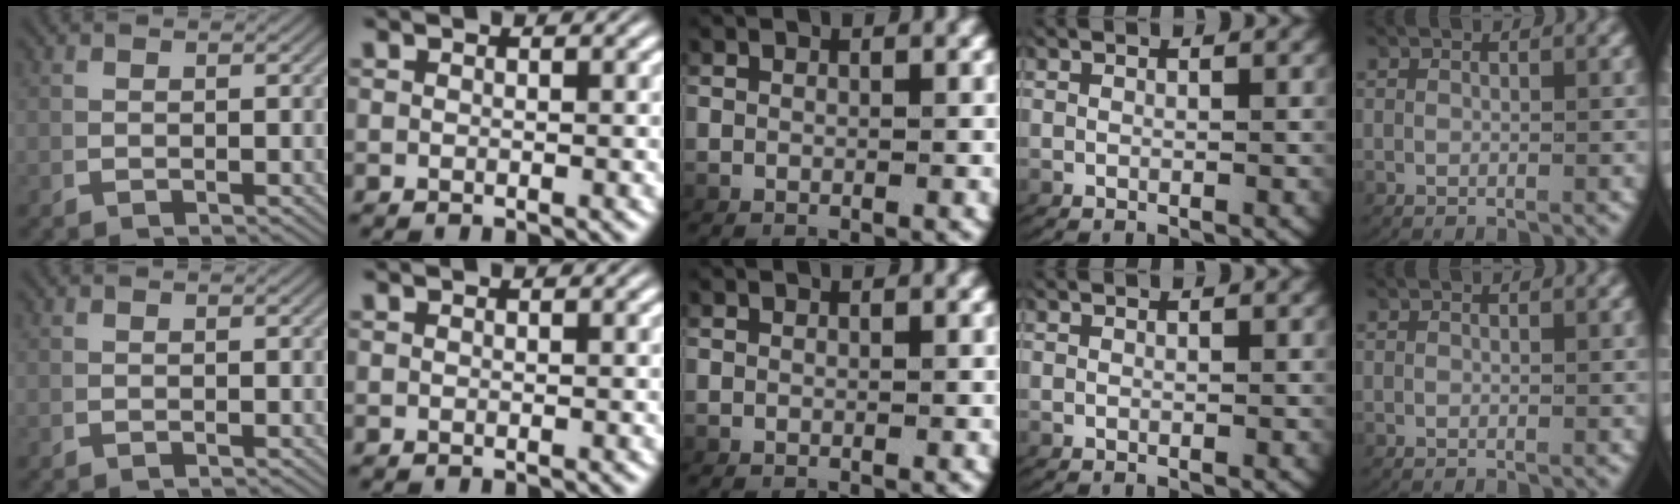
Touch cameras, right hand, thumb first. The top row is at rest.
{}